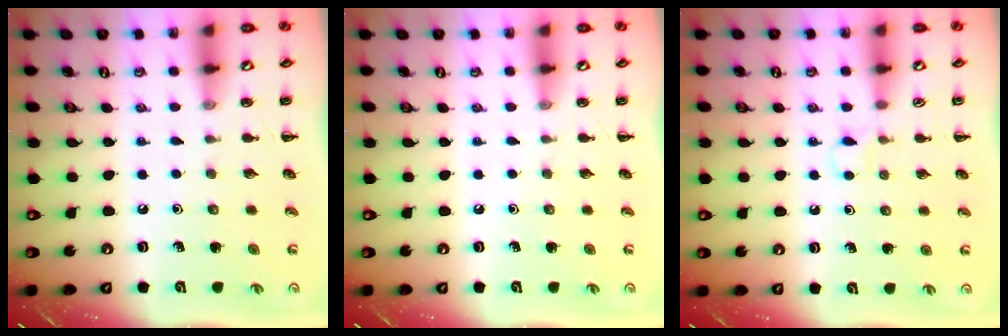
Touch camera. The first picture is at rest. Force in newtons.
{"total": 0.0}
{"total": 3.6, "press": 3.4, "slide": 1.1}